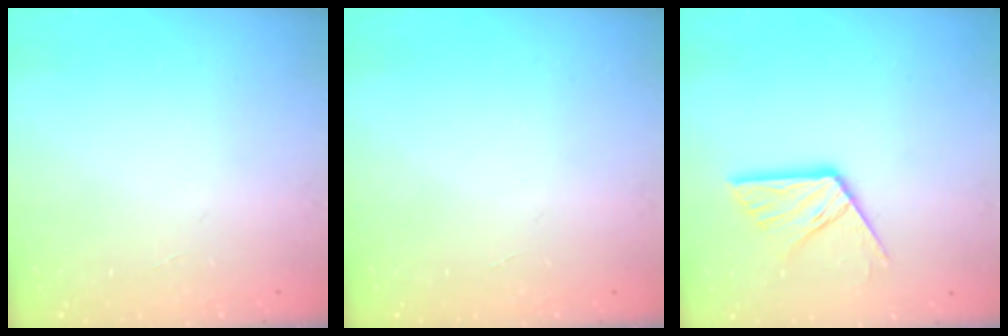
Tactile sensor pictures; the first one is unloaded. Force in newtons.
{"total": 0.0}
{"total": 12.0, "press": 12.0, "slide": 1.1}